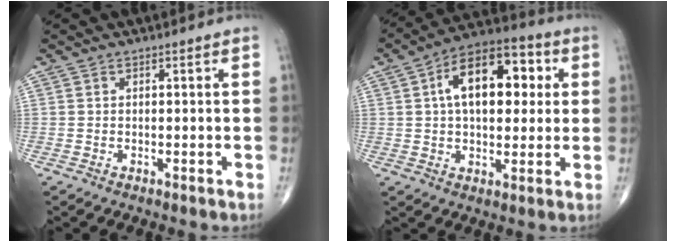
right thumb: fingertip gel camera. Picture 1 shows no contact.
{"total": 16.6, "force": [3.7, 9.2, 13.3], "torque": [-0.177, 0.021, 0.053]}